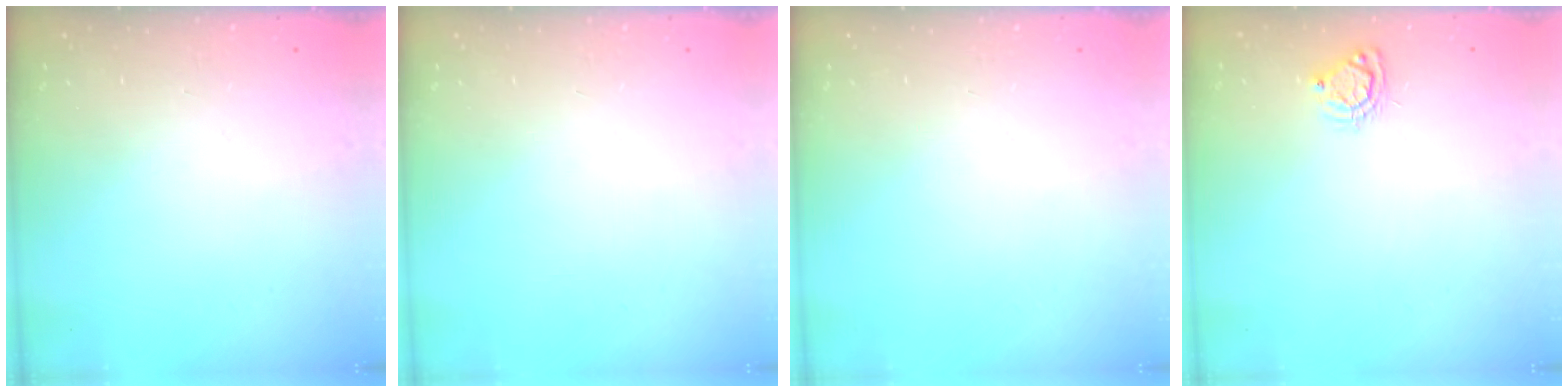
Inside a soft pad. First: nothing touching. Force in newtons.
{"total": 0.0}
{"total": 0.0}
{"total": 6.8, "press": 6.8, "slide": 0.5}